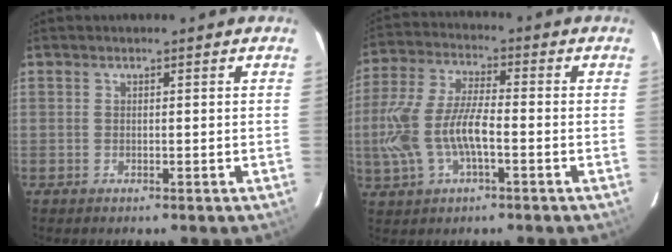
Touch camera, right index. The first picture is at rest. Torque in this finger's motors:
{"motor_torque": [0.43, -0.19, 0.34, 0.19]}